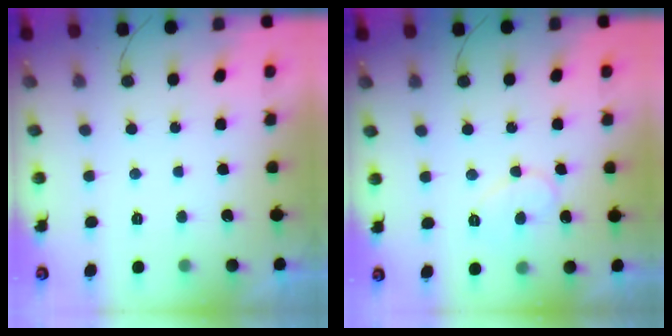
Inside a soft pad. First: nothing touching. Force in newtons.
{"total": 8.2, "press": 8.2, "slide": 0.4}